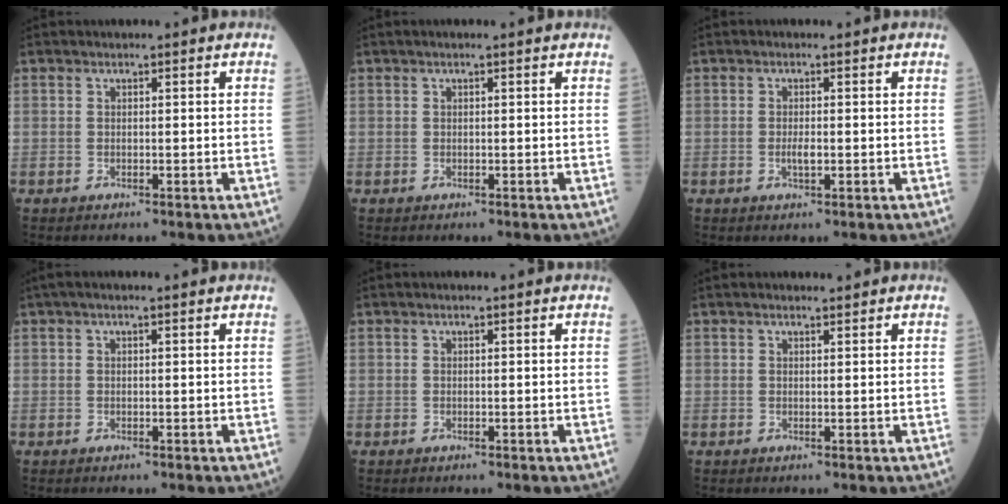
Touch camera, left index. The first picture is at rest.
{"total": 0.6, "force": [0.2, -0.1, 0.5], "torque": [-0.013, 0.007, 0.004]}
{"total": 1.4, "force": [-0.4, 0.5, 1.3], "torque": [-0.025, -0.002, -0.006]}
{"total": 1.8, "force": [1.1, 0.1, 1.5], "torque": [-0.026, 0.025, 0.016]}
{"total": 0.0}
{"total": 1.0, "force": [1.0, 0.1, 0.2], "torque": [-0.002, 0.005, 0.017]}